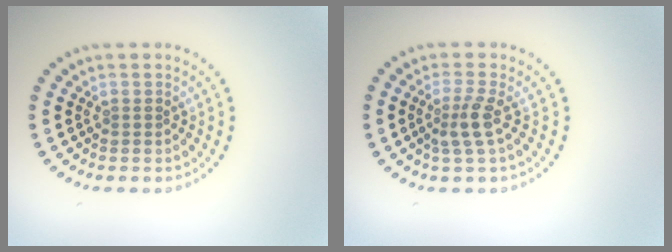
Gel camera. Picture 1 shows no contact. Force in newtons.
{"total": 2.3, "press": 1.7, "slide": 1.5}